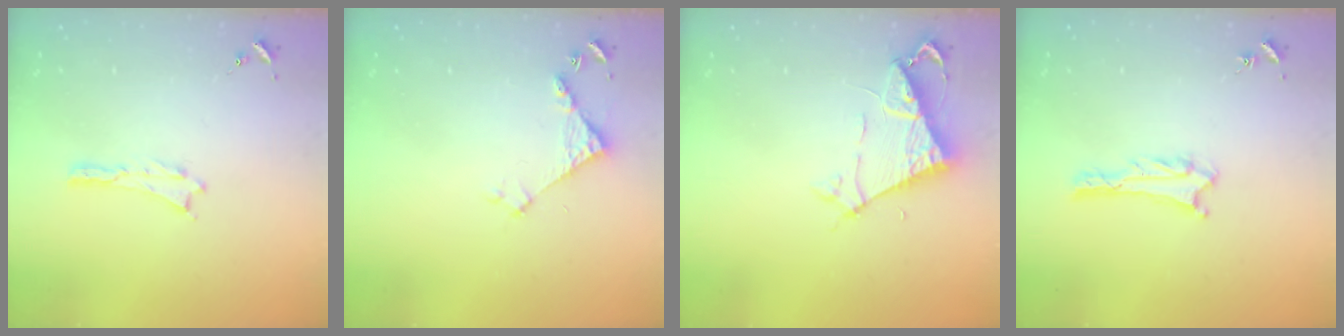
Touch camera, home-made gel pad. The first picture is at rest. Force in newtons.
{"total": 3.8, "press": 3.8, "slide": 0.3}
{"total": 6.9, "press": 6.8, "slide": 0.7}
{"total": 2.7, "press": 2.7, "slide": 0.2}